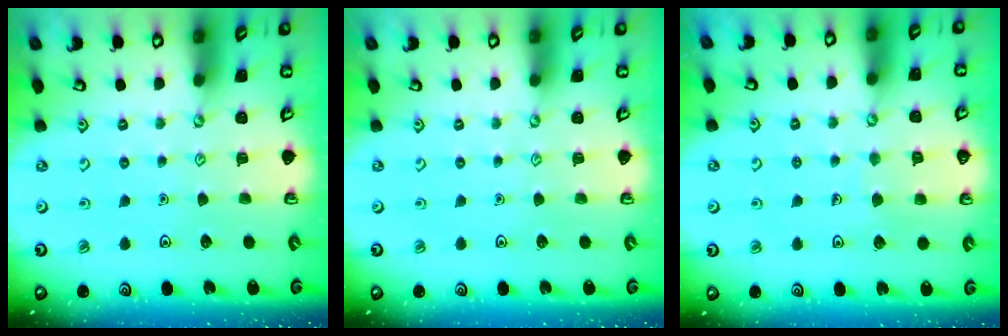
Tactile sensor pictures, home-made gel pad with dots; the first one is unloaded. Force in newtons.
{"total": 0.0}
{"total": 3.7, "press": 3.7, "slide": 0.2}